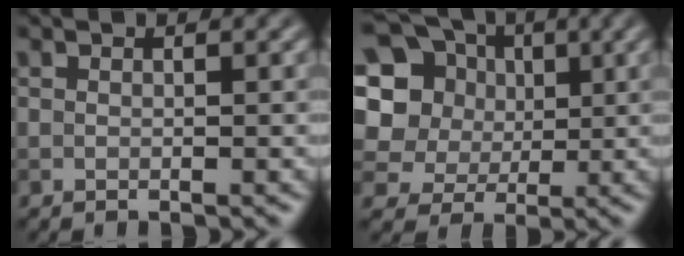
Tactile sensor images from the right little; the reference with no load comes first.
{"total": 14.4, "force": [4.9, 12.2, 5.8], "torque": [-0.173, 0.039, 0.086]}